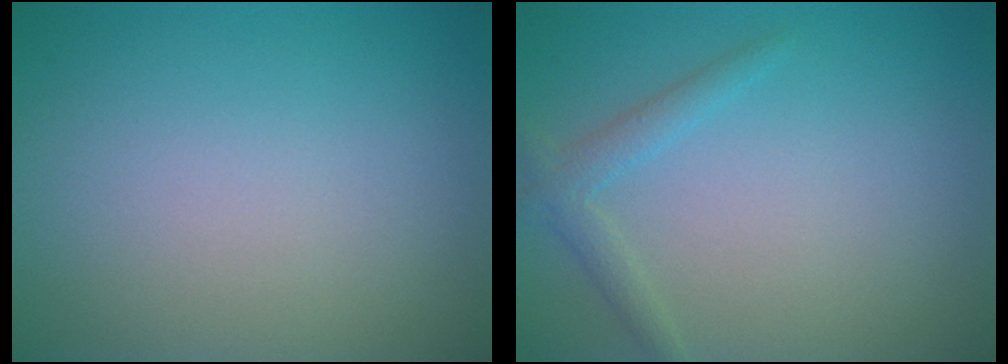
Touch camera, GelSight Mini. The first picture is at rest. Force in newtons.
{"total": 1.7, "press": 1.7, "slide": 0.1}